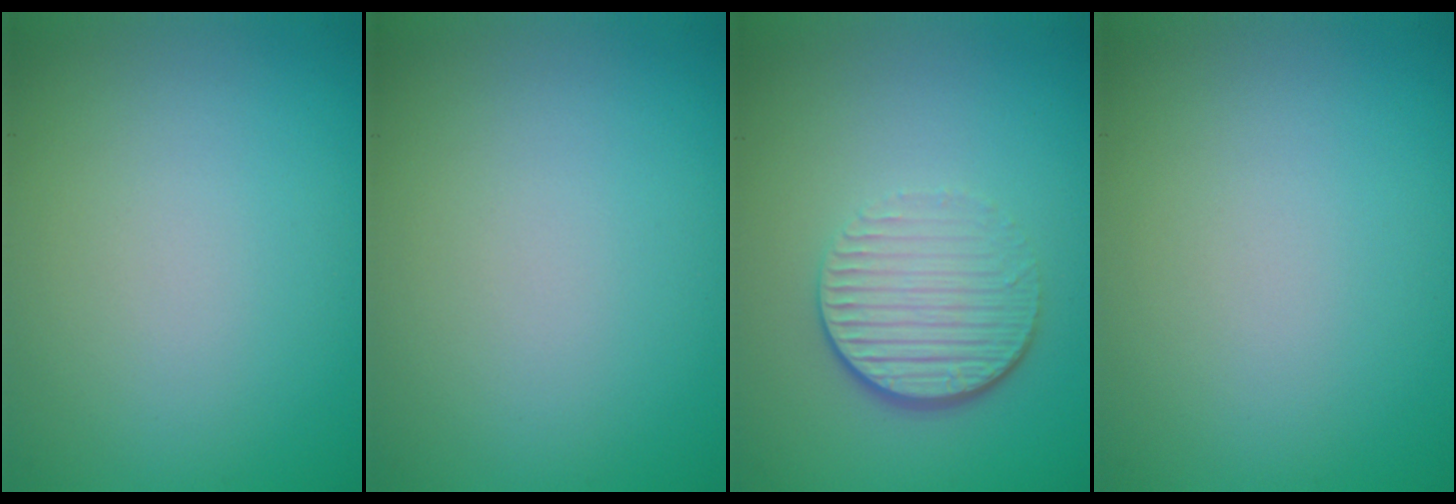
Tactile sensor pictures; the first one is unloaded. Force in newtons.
{"total": 0.0}
{"total": 4.3, "press": 2.9, "slide": 3.2}
{"total": 0.0}